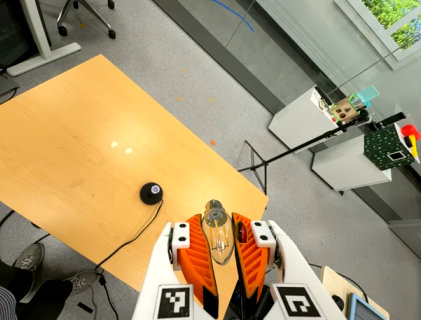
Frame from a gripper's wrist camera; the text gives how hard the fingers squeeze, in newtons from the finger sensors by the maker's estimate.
{"total": 20.7, "left": 25.5, "right": 15.9}